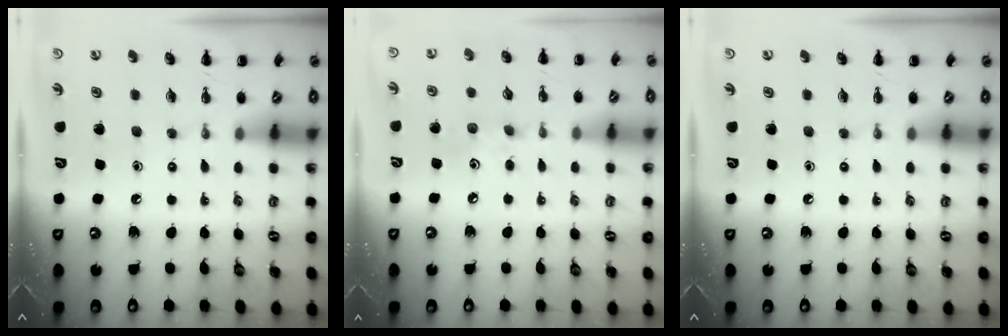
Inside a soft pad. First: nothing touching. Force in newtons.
{"total": 5.8, "press": 5.5, "slide": 1.6}
{"total": 0.0}